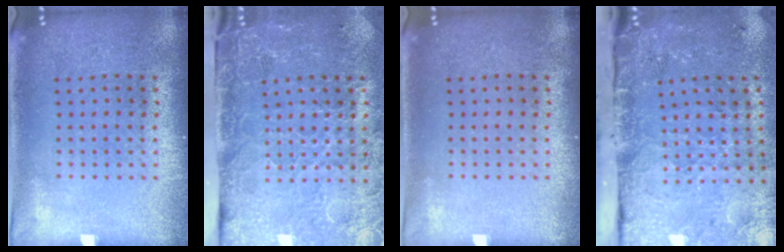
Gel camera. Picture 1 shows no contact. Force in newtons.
{"total": 4.6, "press": 3.6, "slide": 2.9}
{"total": 0.0}
{"total": 5.1, "press": 3.7, "slide": 3.6}